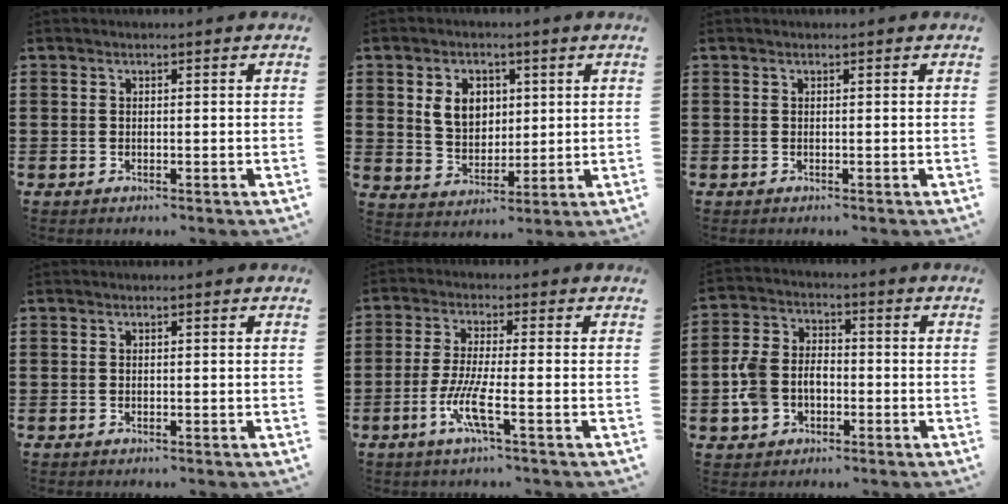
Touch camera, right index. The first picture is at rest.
{"total": 6.2, "force": [1.7, 4.8, 3.5], "torque": [-0.079, 0.013, 0.027]}
{"total": 0.0}
{"total": 0.0}
{"total": 6.4, "force": [-2.5, 0.6, 5.9], "torque": [-0.124, -0.013, -0.051]}
{"total": 6.2, "force": [-1.7, 4.8, 3.6], "torque": [-0.104, 0.006, -0.040]}